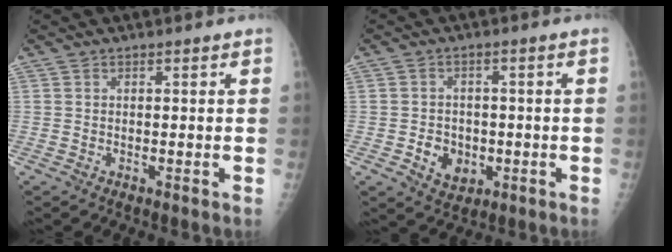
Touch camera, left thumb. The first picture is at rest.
{"total": 5.7, "force": [-1.6, 4.7, 2.8], "torque": [-0.021, 0.008, -0.018]}